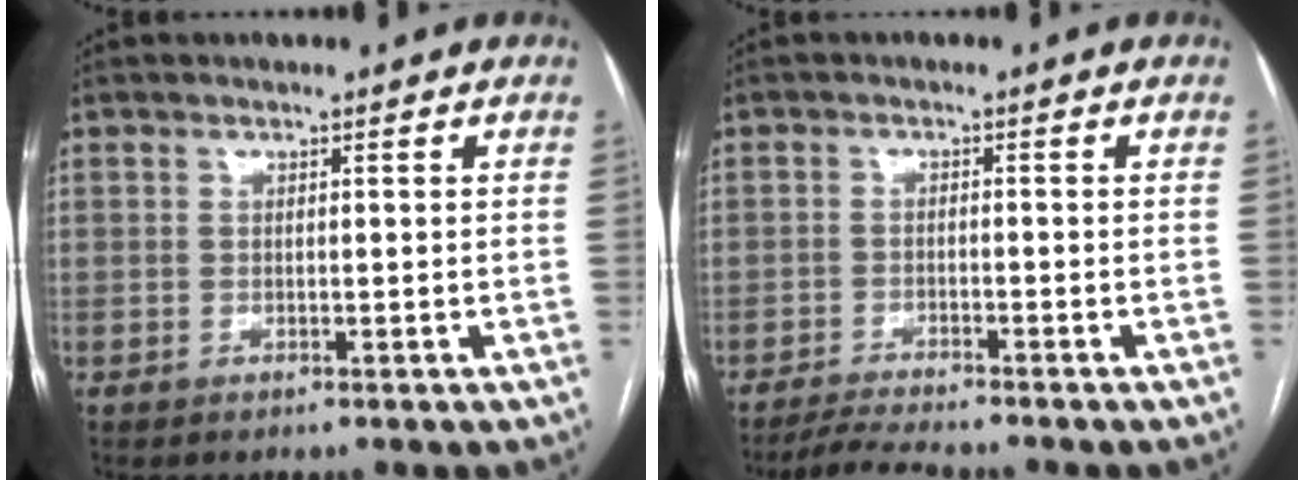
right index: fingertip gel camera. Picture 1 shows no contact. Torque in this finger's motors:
{"motor_torque": [-0.37, -0.35, -0.30, -0.05]}